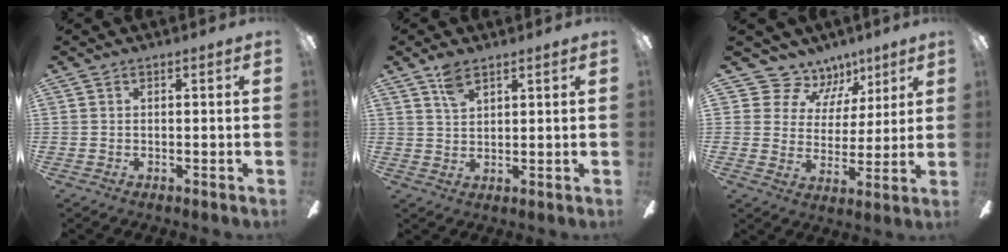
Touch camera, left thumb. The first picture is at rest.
{"total": 4.7, "force": [3.1, 2.0, 2.9], "torque": [-0.057, -0.002, 0.056]}
{"total": 9.7, "force": [7.0, 6.6, 1.5], "torque": [-0.052, -0.047, 0.137]}